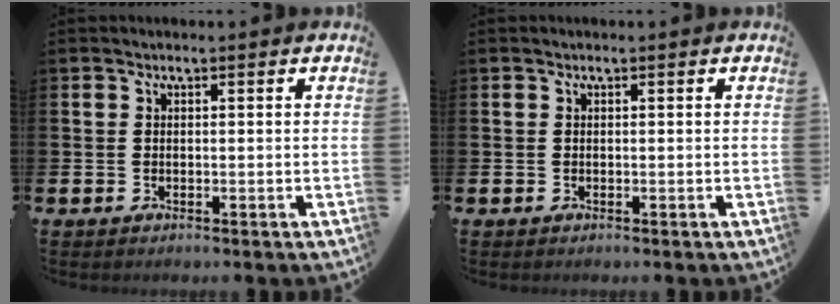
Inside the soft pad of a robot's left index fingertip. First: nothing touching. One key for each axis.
{"total": 0.0}